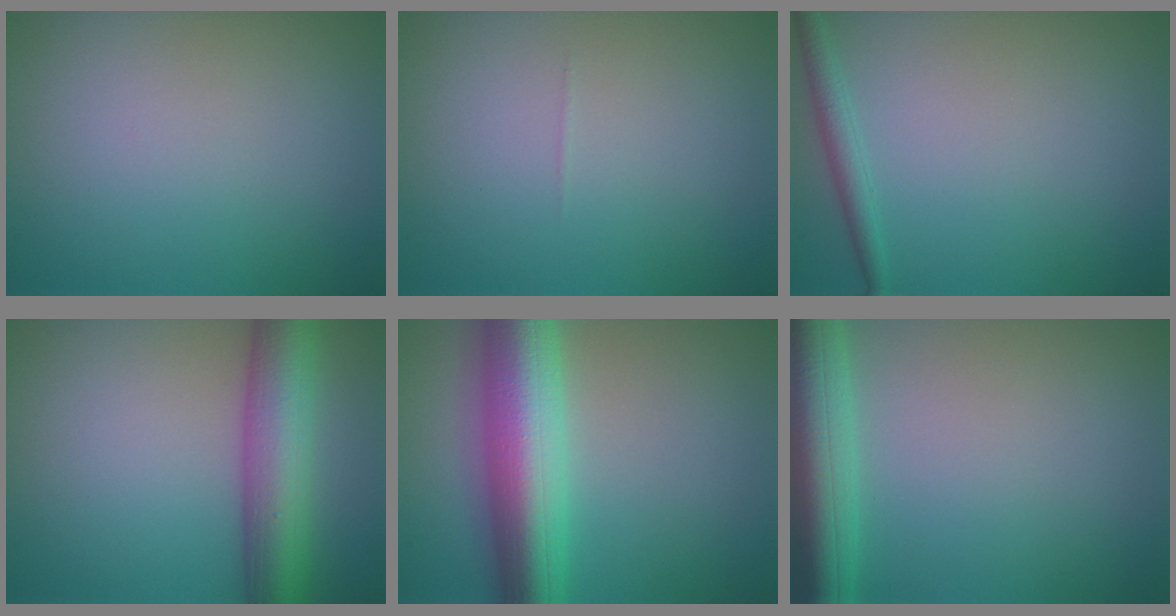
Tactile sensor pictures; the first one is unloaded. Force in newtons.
{"total": 0.0}
{"total": 1.6, "press": 1.6, "slide": 0.0}
{"total": 7.9, "press": 7.9, "slide": 0.2}
{"total": 10.0, "press": 10.0, "slide": 0.2}
{"total": 8.1, "press": 8.1, "slide": 0.6}